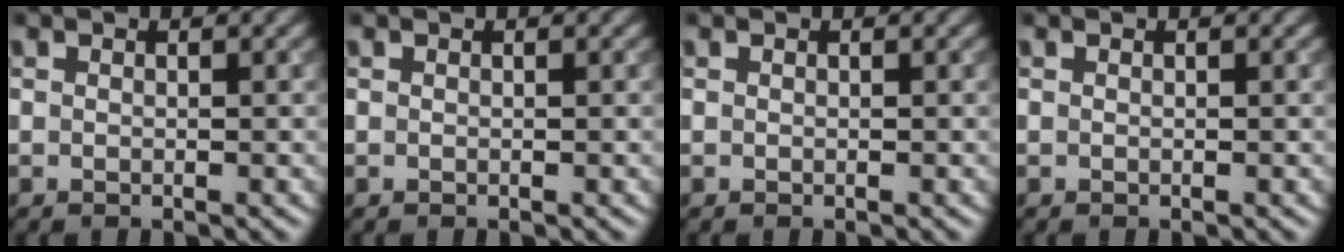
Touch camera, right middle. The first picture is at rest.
{"total": 0.0}
{"total": 0.0}
{"total": 0.0}